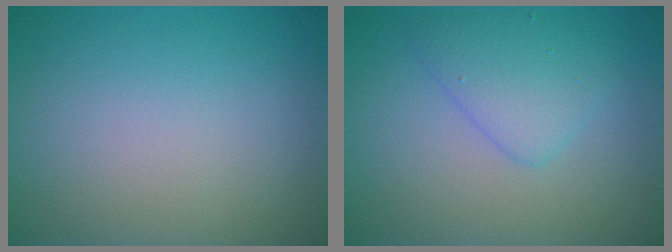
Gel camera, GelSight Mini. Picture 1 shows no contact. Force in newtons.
{"total": 3.0, "press": 3.0, "slide": 0.2}